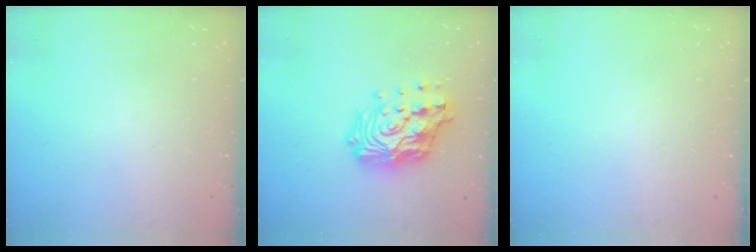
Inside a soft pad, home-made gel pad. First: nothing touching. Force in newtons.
{"total": 20.6, "press": 20.5, "slide": 2.7}
{"total": 0.0}